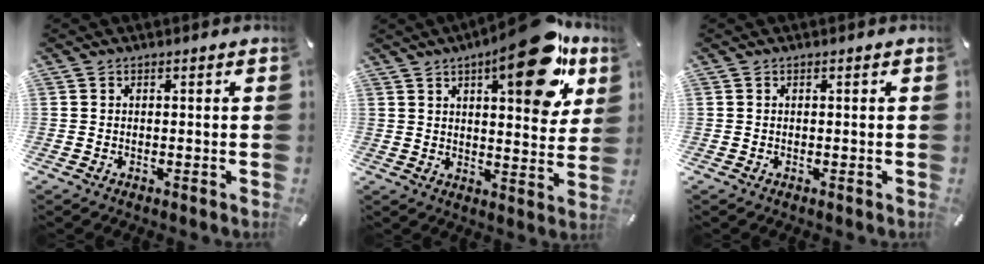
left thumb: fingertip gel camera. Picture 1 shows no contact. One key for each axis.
{"total": 19.5, "fx": 11.0, "fy": 7.1, "fz": 14.5, "tx": -0.183, "ty": -0.062, "tz": 0.167}
{"total": 0.0}